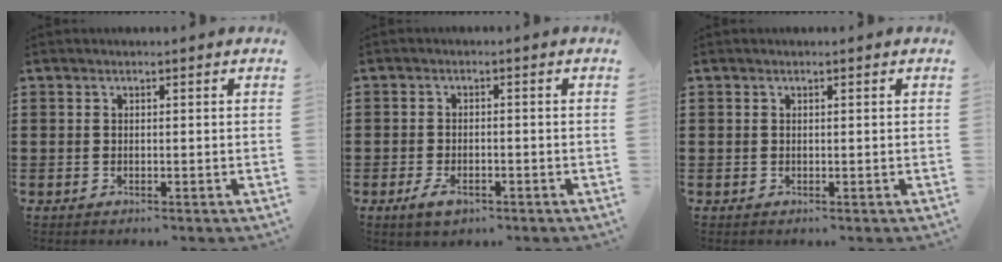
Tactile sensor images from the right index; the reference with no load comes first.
{"total": 2.5, "force": [-1.4, 1.2, 1.7], "torque": [-0.037, -0.002, -0.028]}
{"total": 0.0}